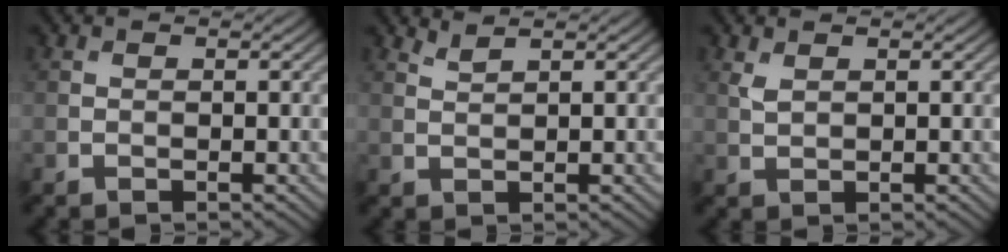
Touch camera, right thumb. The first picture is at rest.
{"total": 1.5, "force": [1.3, 0.1, 0.6], "torque": [-0.017, 0.005, 0.032]}
{"total": 1.4, "force": [0.8, 0.7, 0.9], "torque": [-0.028, 0.000, 0.021]}